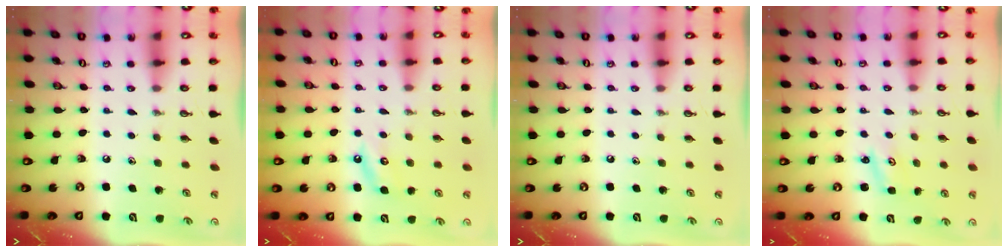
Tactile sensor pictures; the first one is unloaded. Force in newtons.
{"total": 4.1, "press": 4.0, "slide": 0.7}
{"total": 0.0}
{"total": 2.0, "press": 2.0, "slide": 0.2}